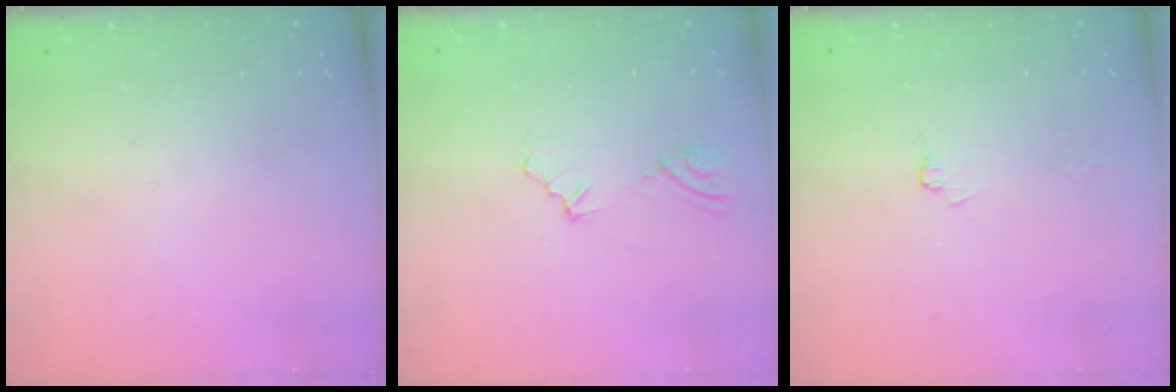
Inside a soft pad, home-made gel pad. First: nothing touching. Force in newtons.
{"total": 4.1, "press": 3.4, "slide": 2.2}
{"total": 1.7, "press": 1.7, "slide": 0.2}